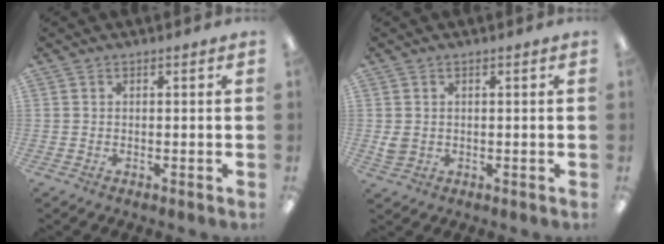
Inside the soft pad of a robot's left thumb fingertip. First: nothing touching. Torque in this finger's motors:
{"motor_torque": [-0.34, 0.43, 0.21, -0.29, 0.00]}